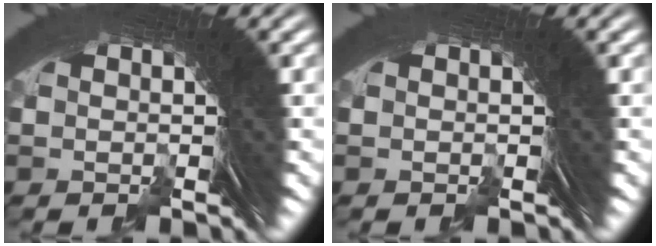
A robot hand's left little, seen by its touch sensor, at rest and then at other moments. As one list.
[{"total": 0.0}]